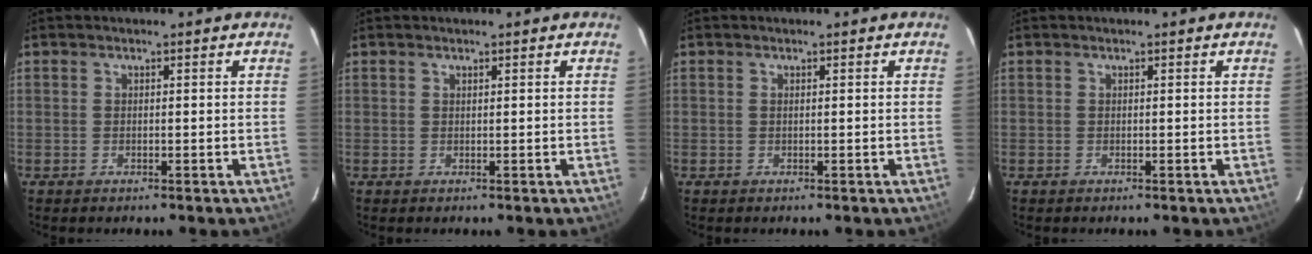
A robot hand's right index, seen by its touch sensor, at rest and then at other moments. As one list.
[{"total": 0.0}, {"total": 0.0}, {"total": 0.0}]